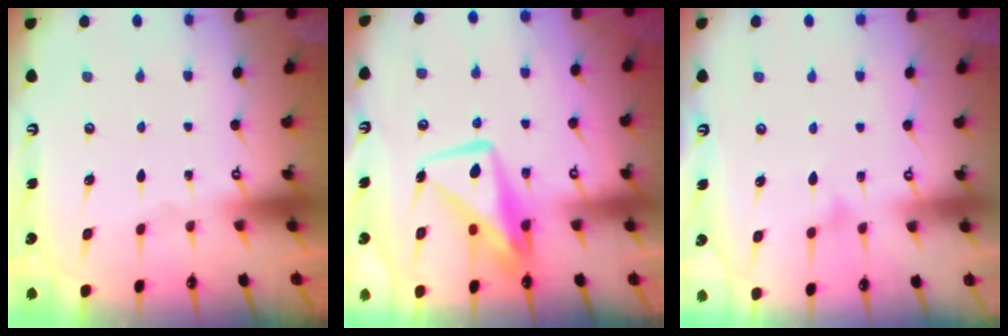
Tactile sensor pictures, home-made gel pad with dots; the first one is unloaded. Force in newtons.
{"total": 9.5, "press": 9.5, "slide": 0.9}
{"total": 7.2, "press": 7.2, "slide": 0.5}